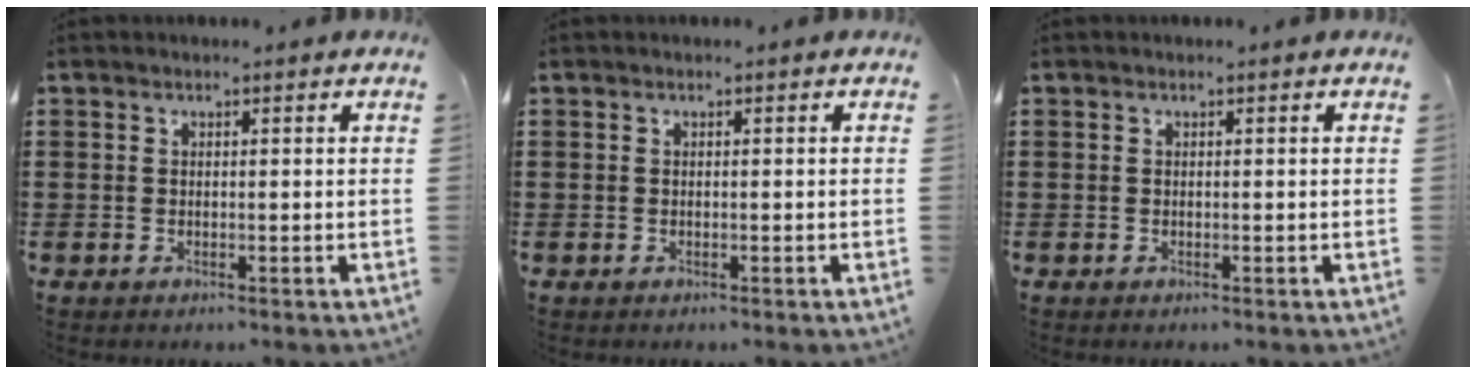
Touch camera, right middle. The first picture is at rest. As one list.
[{"total": 0.0}, {"total": 0.0}]